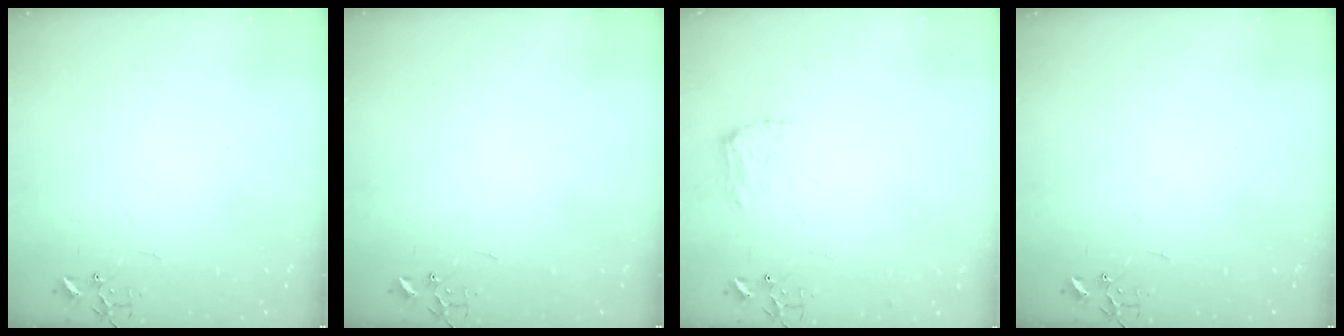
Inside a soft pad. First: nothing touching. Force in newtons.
{"total": 0.0}
{"total": 7.9, "press": 7.9, "slide": 0.1}
{"total": 0.0}